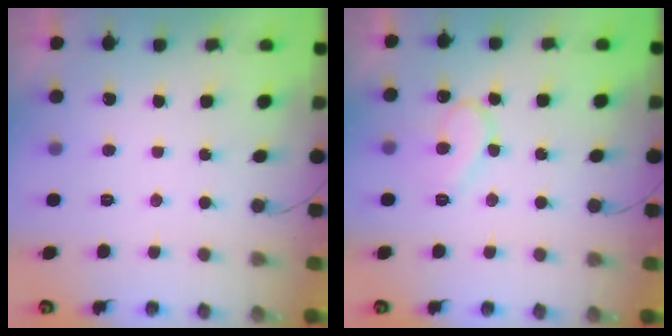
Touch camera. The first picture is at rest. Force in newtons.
{"total": 9.8, "press": 9.8, "slide": 0.9}